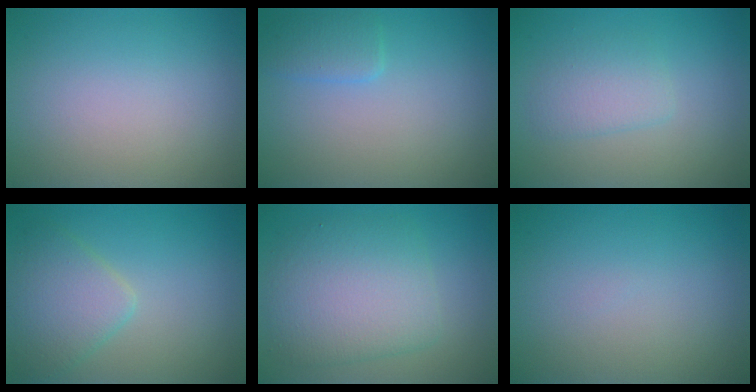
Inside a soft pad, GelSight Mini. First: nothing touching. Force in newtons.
{"total": 1.7, "press": 1.7, "slide": 0.3}
{"total": 2.1, "press": 2.1, "slide": 0.1}
{"total": 4.0, "press": 4.0, "slide": 0.2}
{"total": 6.1, "press": 6.1, "slide": 0.2}
{"total": 0.0}